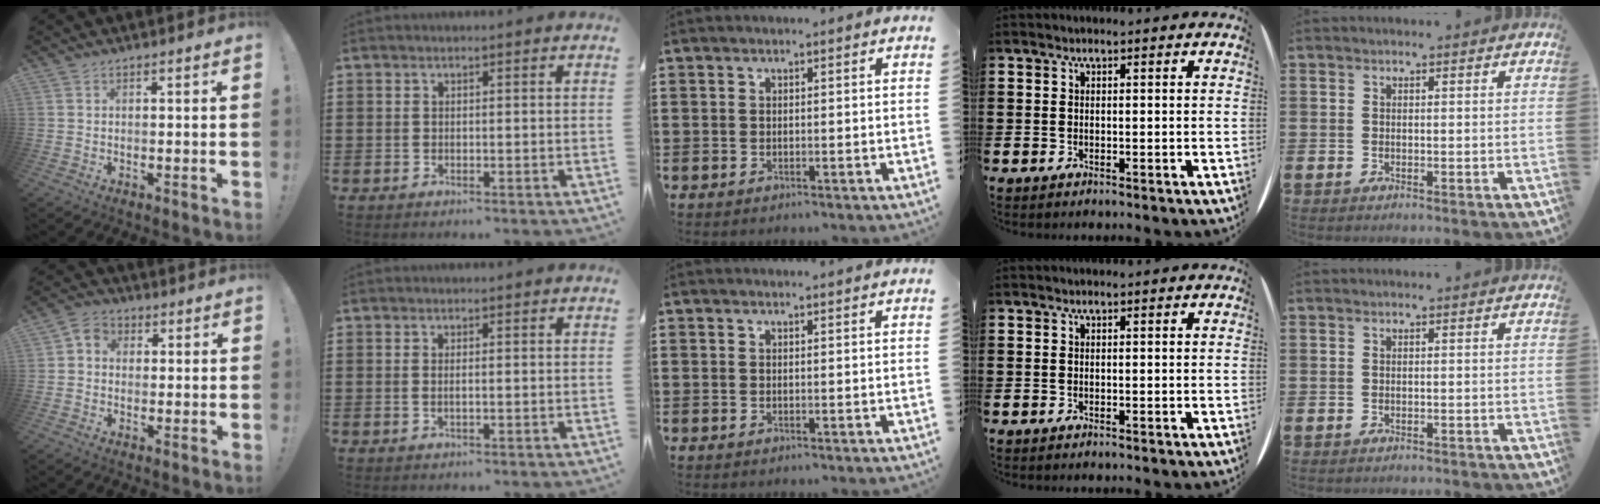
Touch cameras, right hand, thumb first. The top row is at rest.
{"thumb": {"total": 4.5, "force": [0.0, 3.9, 2.1], "torque": [-0.033, 0.009, 0.002]}, "index": {"total": 0.8, "force": [0.0, 0.1, 0.8], "torque": [-0.015, -0.002, 0.001]}, "middle": {"total": 0.7, "force": [0.7, 0.0, 0.1], "torque": [0.003, -0.005, 0.012]}}